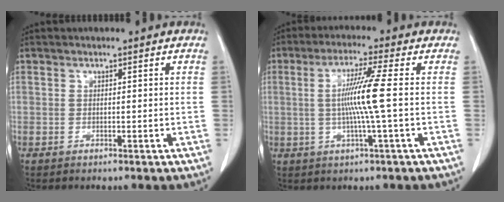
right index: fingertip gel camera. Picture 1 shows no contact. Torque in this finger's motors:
{"motor_torque": [1.03, 0.21, 0.44, 0.12]}